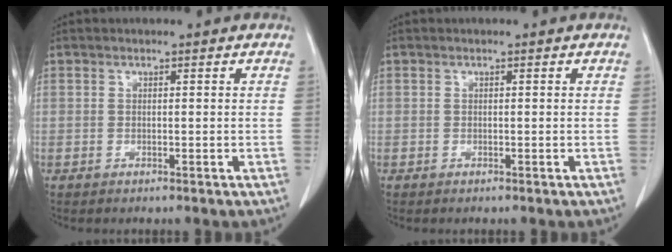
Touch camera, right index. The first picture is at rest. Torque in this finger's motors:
{"motor_torque": [0.04, -0.03, -0.01, 0.00]}